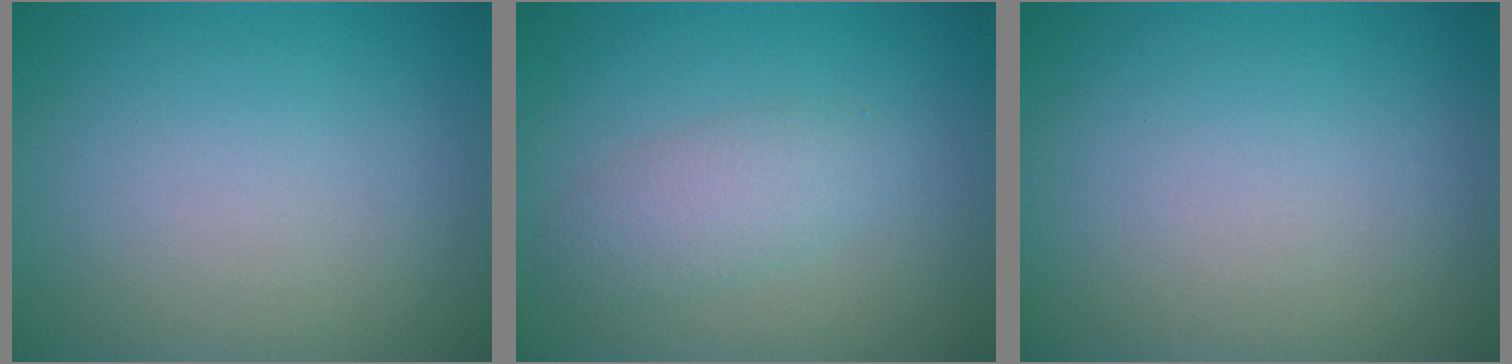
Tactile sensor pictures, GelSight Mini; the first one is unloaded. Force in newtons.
{"total": 2.7, "press": 2.7, "slide": 0.1}
{"total": 0.0}